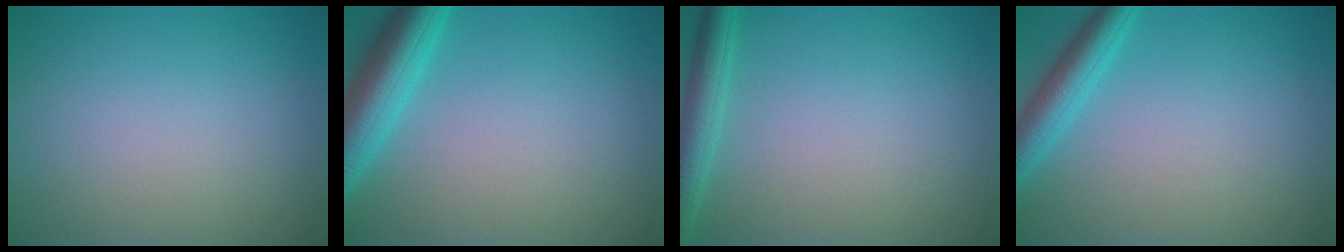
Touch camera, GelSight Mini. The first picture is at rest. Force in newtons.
{"total": 5.3, "press": 5.3, "slide": 0.3}
{"total": 3.0, "press": 3.0, "slide": 0.2}
{"total": 3.3, "press": 3.3, "slide": 0.2}